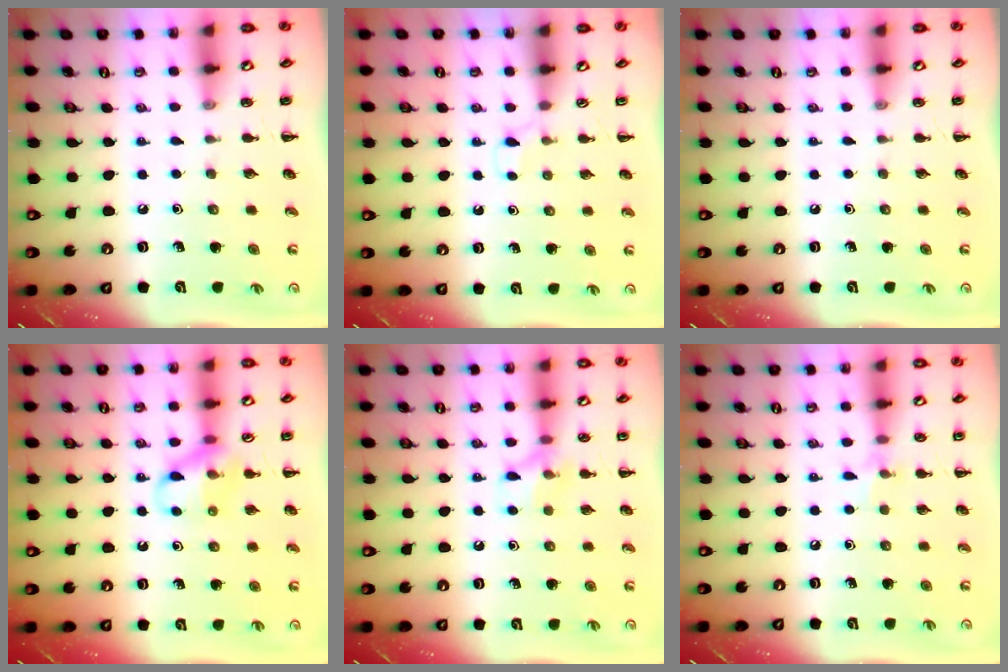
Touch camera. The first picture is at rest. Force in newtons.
{"total": 2.3, "press": 2.2, "slide": 0.8}
{"total": 0.0}
{"total": 11.2, "press": 11.1, "slide": 1.0}
{"total": 8.4, "press": 8.3, "slide": 1.4}
{"total": 5.6, "press": 5.4, "slide": 1.7}